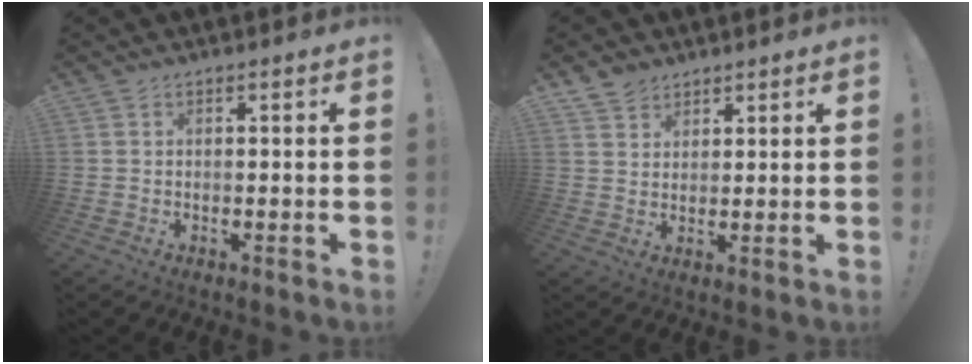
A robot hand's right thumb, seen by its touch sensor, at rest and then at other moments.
{"total": 4.4, "force": [3.6, 2.5, 0.2], "torque": [-0.005, -0.021, 0.069]}